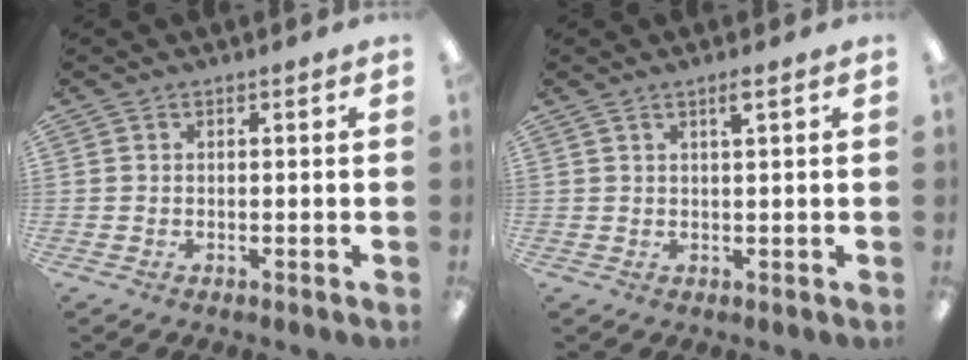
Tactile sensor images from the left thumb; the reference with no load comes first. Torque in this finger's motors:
{"motor_torque": [0.21, 0.29, 0.58, -0.13, 0.00]}